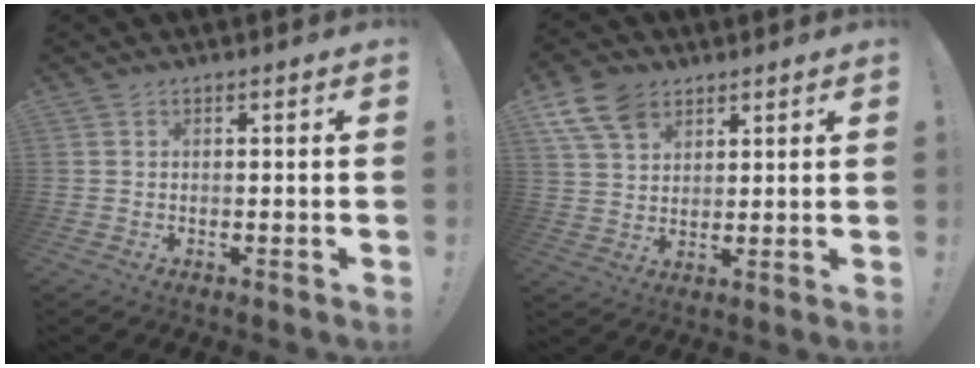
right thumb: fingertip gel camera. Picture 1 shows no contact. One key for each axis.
{"total": 10.2, "fx": 6.2, "fy": 6.6, "fz": 4.8, "tx": -0.094, "ty": -0.021, "tz": 0.124}